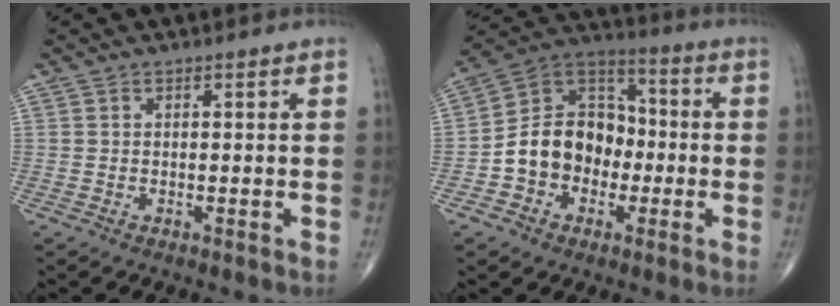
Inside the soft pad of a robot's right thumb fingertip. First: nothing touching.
{"total": 14.2, "force": [-2.9, 11.3, 8.2], "torque": [-0.094, 0.047, -0.061]}